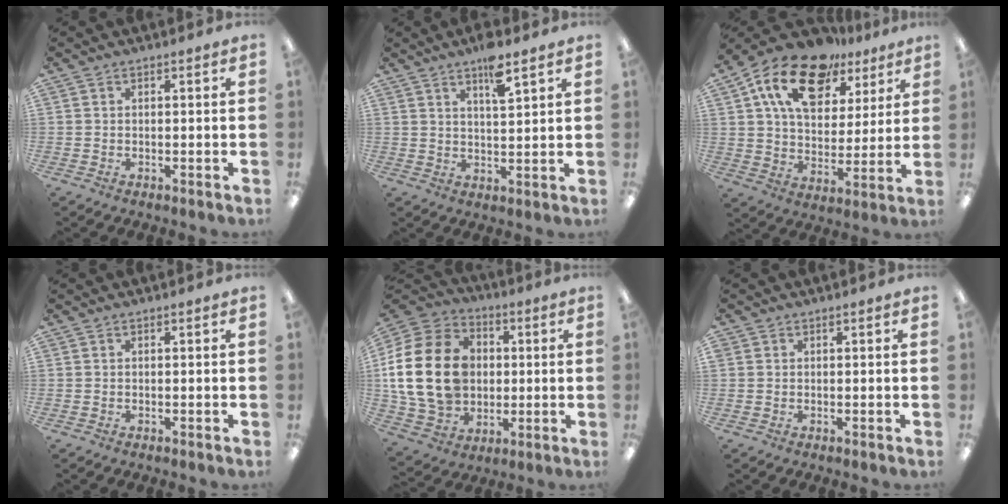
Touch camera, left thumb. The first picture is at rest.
{"total": 6.8, "force": [4.9, 1.4, 4.5], "torque": [-0.069, -0.028, 0.079]}
{"total": 18.0, "force": [11.2, 10.3, 9.7], "torque": [-0.179, -0.047, 0.201]}
{"total": 0.0}
{"total": 23.3, "force": [1.3, 17.9, 14.9], "torque": [-0.293, 0.024, 0.034]}
{"total": 0.6, "force": [0.2, 0.6, 0.0], "torque": [0.000, 0.003, 0.003]}